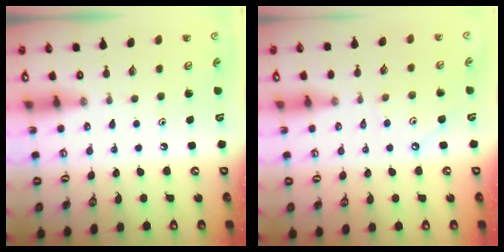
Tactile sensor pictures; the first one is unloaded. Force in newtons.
{"total": 3.0, "press": 3.0, "slide": 0.4}